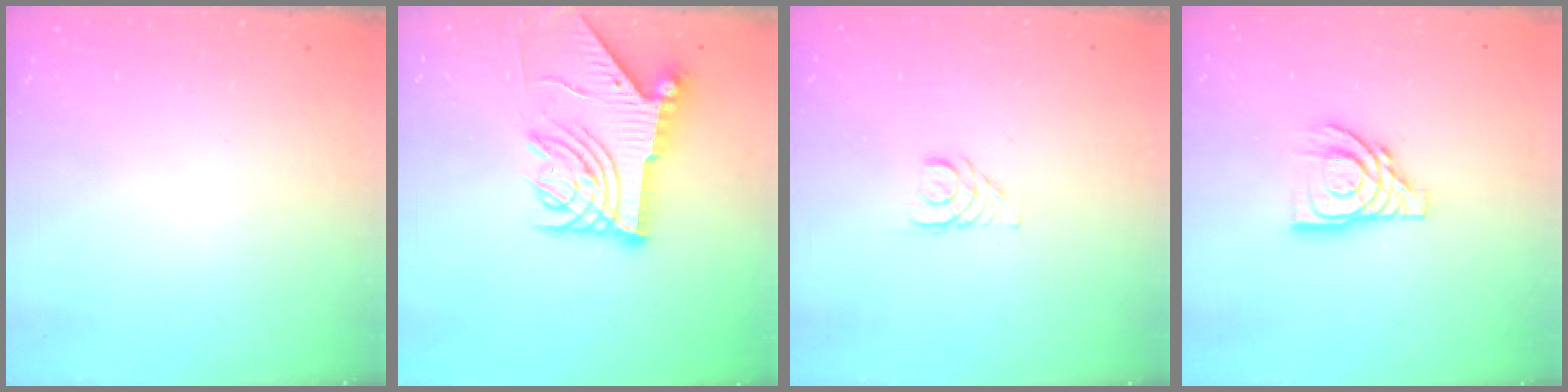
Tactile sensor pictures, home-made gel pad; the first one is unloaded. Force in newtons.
{"total": 12.2, "press": 12.1, "slide": 1.3}
{"total": 2.9, "press": 2.9, "slide": 0.3}
{"total": 12.4, "press": 12.3, "slide": 1.3}